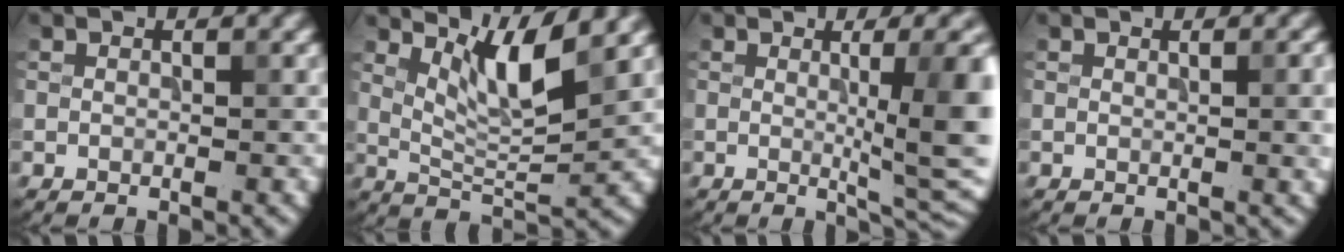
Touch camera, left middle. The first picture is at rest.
{"total": 4.6, "force": [3.3, 0.5, 3.2], "torque": [-0.059, -0.007, 0.062]}
{"total": 8.2, "force": [-0.2, 1.8, 8.0], "torque": [-0.111, -0.005, 0.000]}
{"total": 2.2, "force": [-0.2, 0.9, 2.0], "torque": [-0.026, -0.006, -0.004]}